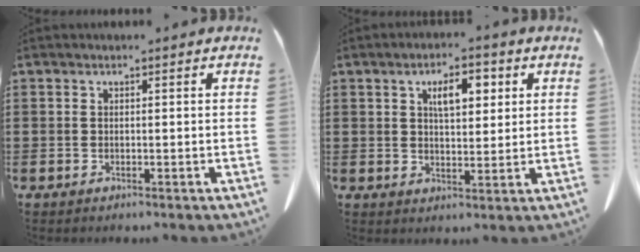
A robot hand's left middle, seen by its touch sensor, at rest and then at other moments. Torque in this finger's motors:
{"motor_torque": [0.77, 0.29, 0.21, 0.10]}